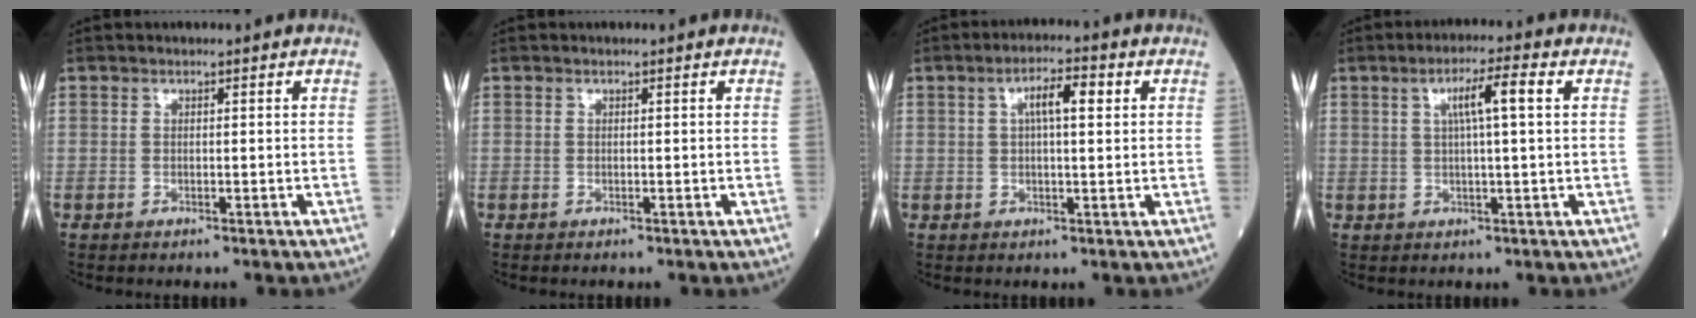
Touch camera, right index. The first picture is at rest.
{"total": 0.0}
{"total": 5.2, "force": [1.6, 1.1, 4.8], "torque": [-0.086, 0.015, 0.028]}
{"total": 5.6, "force": [1.7, -0.1, 5.4], "torque": [-0.096, 0.009, 0.030]}